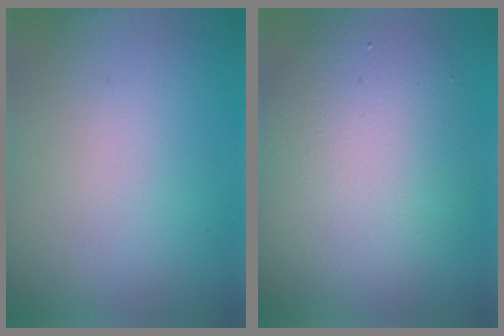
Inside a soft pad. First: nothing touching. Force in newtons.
{"total": 6.5, "press": 6.5, "slide": 0.5}